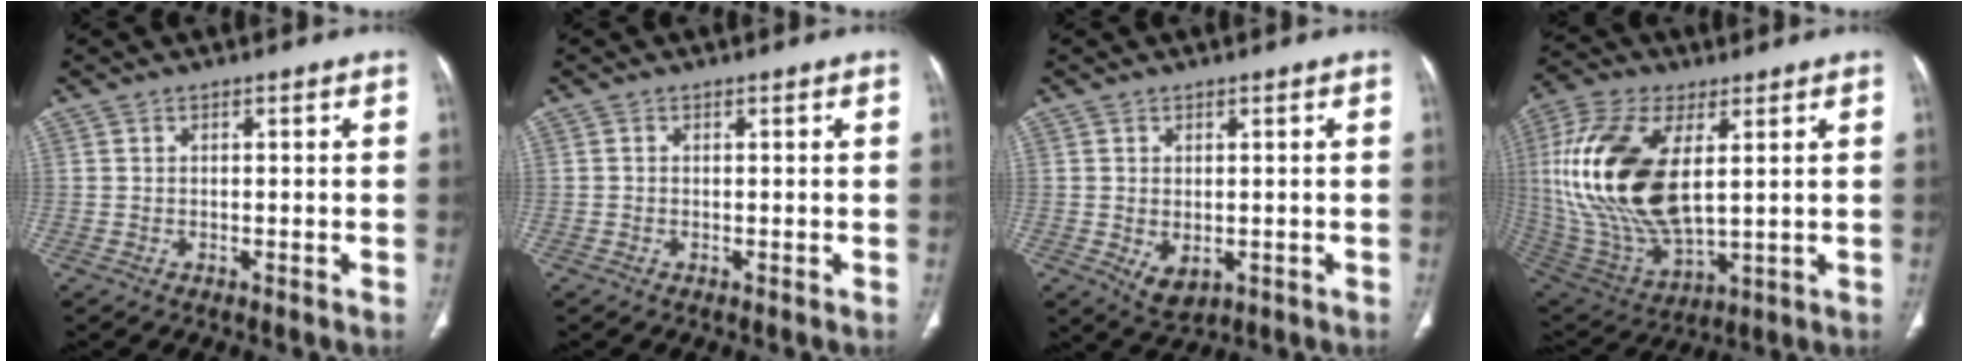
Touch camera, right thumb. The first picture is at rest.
{"total": 0.0}
{"total": 4.3, "force": [-0.8, 2.8, 3.2], "torque": [-0.049, -0.008, 0.002]}
{"total": 23.7, "force": [4.3, 11.8, 20.1], "torque": [-0.424, -0.022, 0.086]}